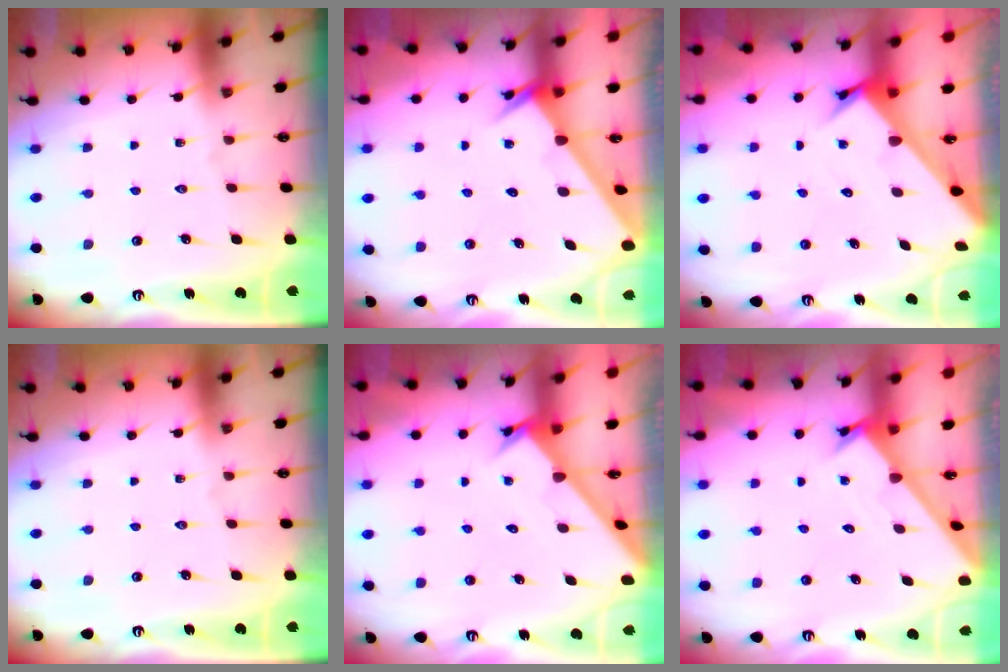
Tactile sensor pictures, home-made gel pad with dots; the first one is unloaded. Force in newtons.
{"total": 2.3, "press": 2.3, "slide": 0.2}
{"total": 2.8, "press": 2.8, "slide": 0.2}
{"total": 0.0}
{"total": 2.6, "press": 2.6, "slide": 0.3}
{"total": 1.7, "press": 1.7, "slide": 0.1}